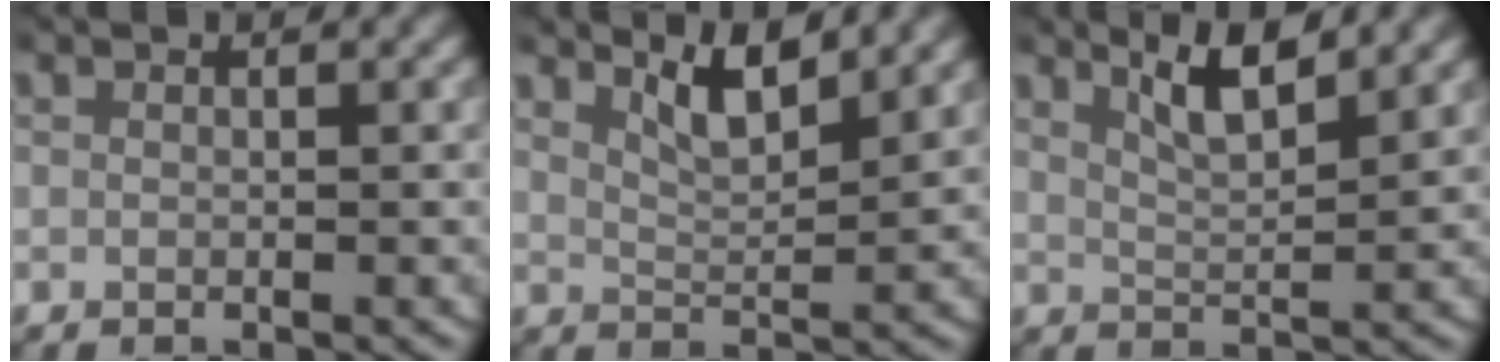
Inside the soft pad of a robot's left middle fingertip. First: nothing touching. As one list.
[{"total": 3.7, "force": [3.1, 0.5, 1.8], "torque": [-0.037, -0.003, 0.053]}, {"total": 4.2, "force": [3.3, 0.5, 2.4], "torque": [-0.045, 0.004, 0.055]}]